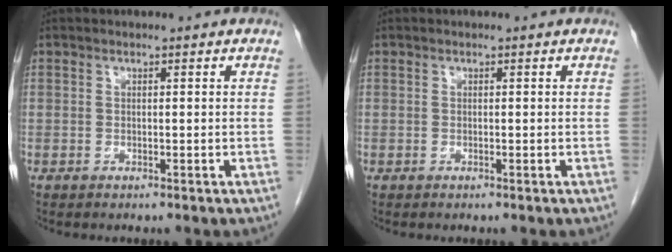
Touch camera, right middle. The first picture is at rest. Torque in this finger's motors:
{"motor_torque": [0.18, -0.02, 0.02, 0.00]}